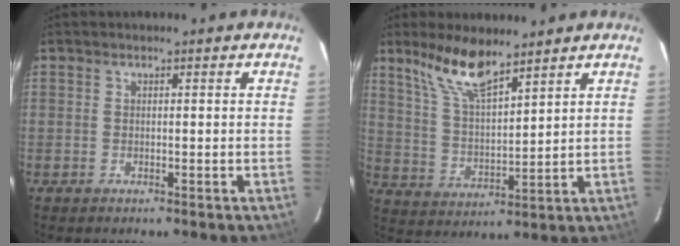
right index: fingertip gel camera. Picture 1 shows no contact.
{"total": 10.1, "force": [7.8, 2.3, 6.1], "torque": [-0.118, 0.006, 0.160]}